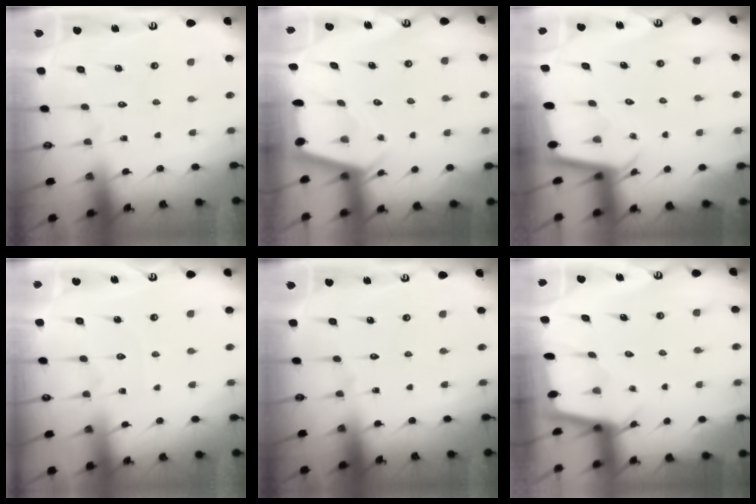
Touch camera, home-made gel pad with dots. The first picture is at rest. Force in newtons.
{"total": 2.4, "press": 2.4, "slide": 0.3}
{"total": 2.2, "press": 2.2, "slide": 0.1}
{"total": 2.7, "press": 2.7, "slide": 0.4}
{"total": 0.0}
{"total": 2.3, "press": 2.3, "slide": 0.3}